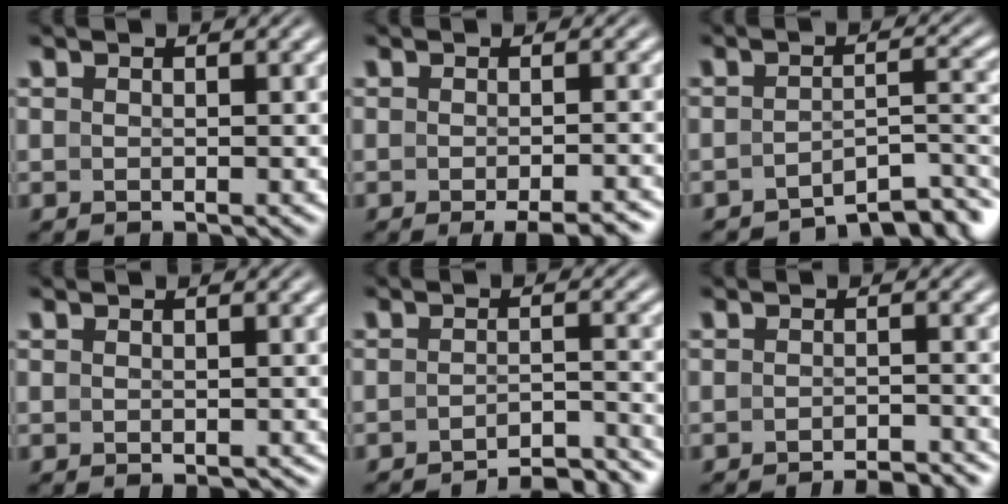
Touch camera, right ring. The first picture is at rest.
{"total": 3.4, "force": [-2.7, 0.5, 1.9], "torque": [-0.018, 0.000, -0.041]}
{"total": 7.3, "force": [-6.0, 2.0, 3.5], "torque": [-0.032, -0.010, -0.089]}
{"total": 0.7, "force": [-0.6, 0.3, 0.4], "torque": [-0.005, -0.006, -0.004]}
{"total": 5.7, "force": [-5.5, 0.7, 1.4], "torque": [-0.010, -0.013, -0.085]}
{"total": 3.6, "force": [-3.5, 0.1, 0.8], "torque": [-0.010, -0.012, -0.050]}